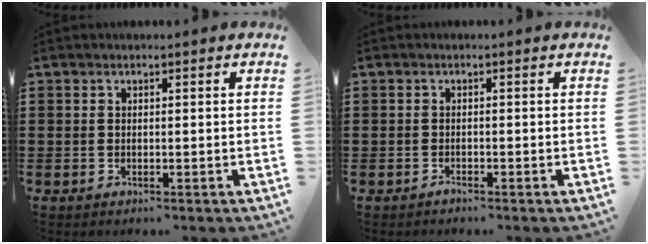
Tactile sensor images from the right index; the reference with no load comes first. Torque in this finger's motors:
{"motor_torque": [1.13, 1.00, -1.05, -0.21]}